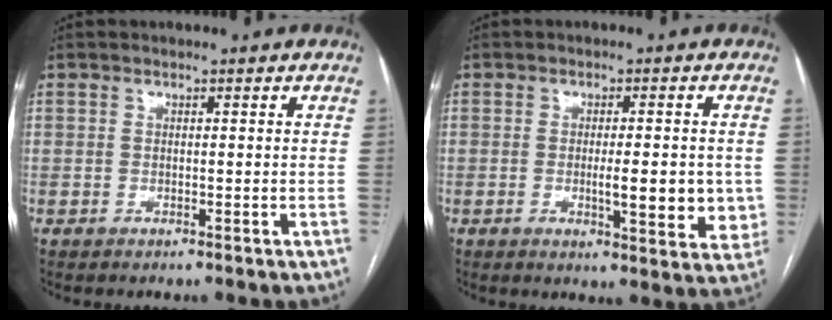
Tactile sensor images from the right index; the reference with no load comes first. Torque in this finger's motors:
{"motor_torque": [1.07, -0.12, 0.58, 0.10]}